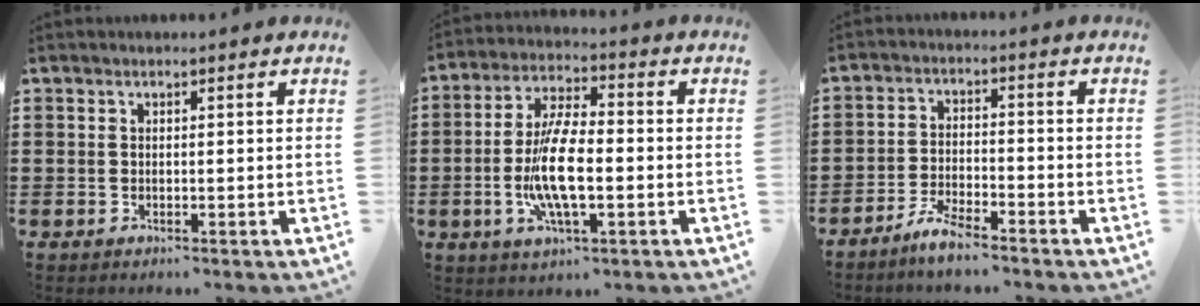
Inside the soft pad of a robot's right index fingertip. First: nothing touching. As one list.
[{"total": 10.4, "force": [-2.0, 3.6, 9.6], "torque": [-0.208, -0.011, -0.041]}, {"total": 4.5, "force": [-4.1, 0.4, 1.7], "torque": [-0.045, 0.000, -0.082]}]